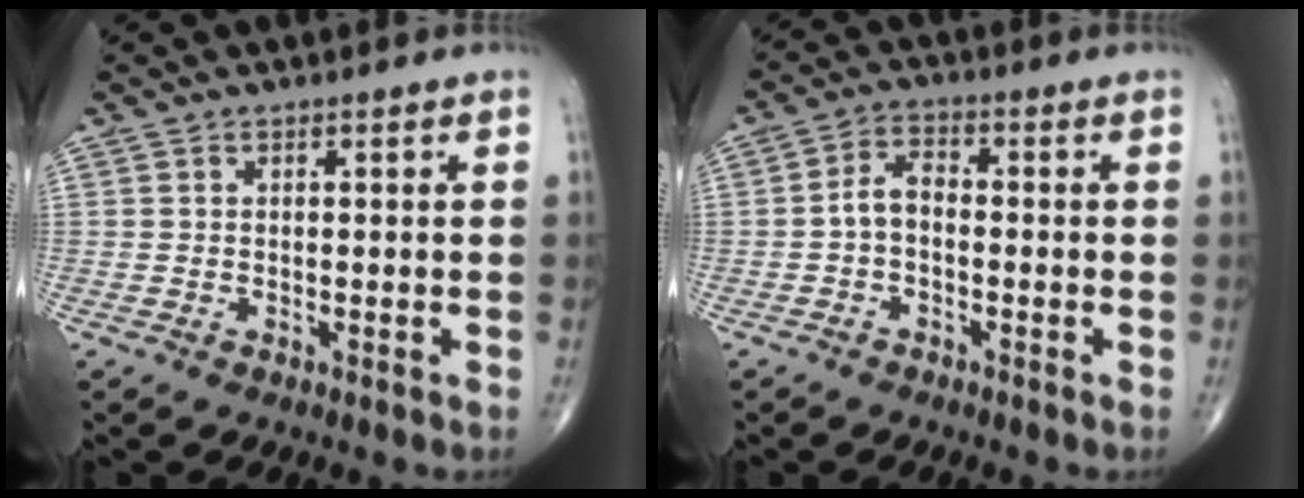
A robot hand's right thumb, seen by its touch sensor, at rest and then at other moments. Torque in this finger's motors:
{"motor_torque": [0.01, 0.01, 0.46, 0.00, 0.13]}